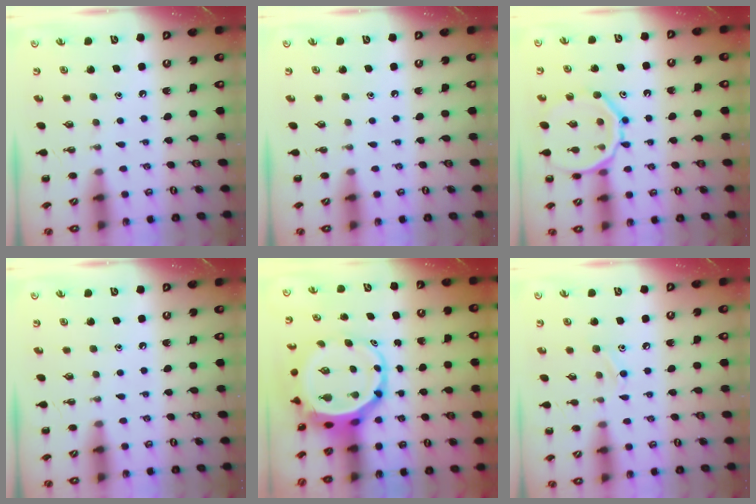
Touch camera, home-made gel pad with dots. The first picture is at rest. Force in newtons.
{"total": 0.0}
{"total": 15.7, "press": 15.7, "slide": 1.3}
{"total": 0.0}
{"total": 7.2, "press": 6.8, "slide": 2.2}
{"total": 8.0, "press": 7.7, "slide": 1.8}